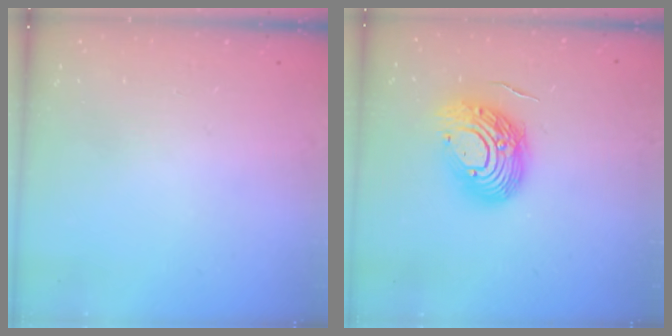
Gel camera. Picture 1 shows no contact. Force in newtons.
{"total": 14.4, "press": 14.2, "slide": 2.0}